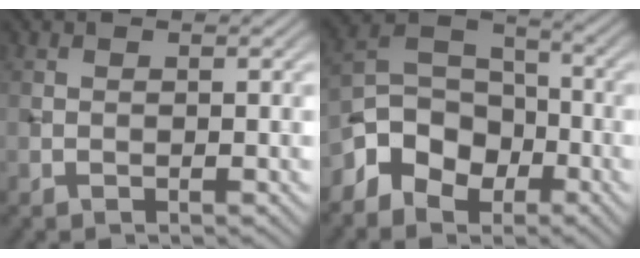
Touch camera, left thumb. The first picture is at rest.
{"total": 8.5, "force": [-4.8, 5.7, 4.1], "torque": [-0.084, -0.002, -0.114]}